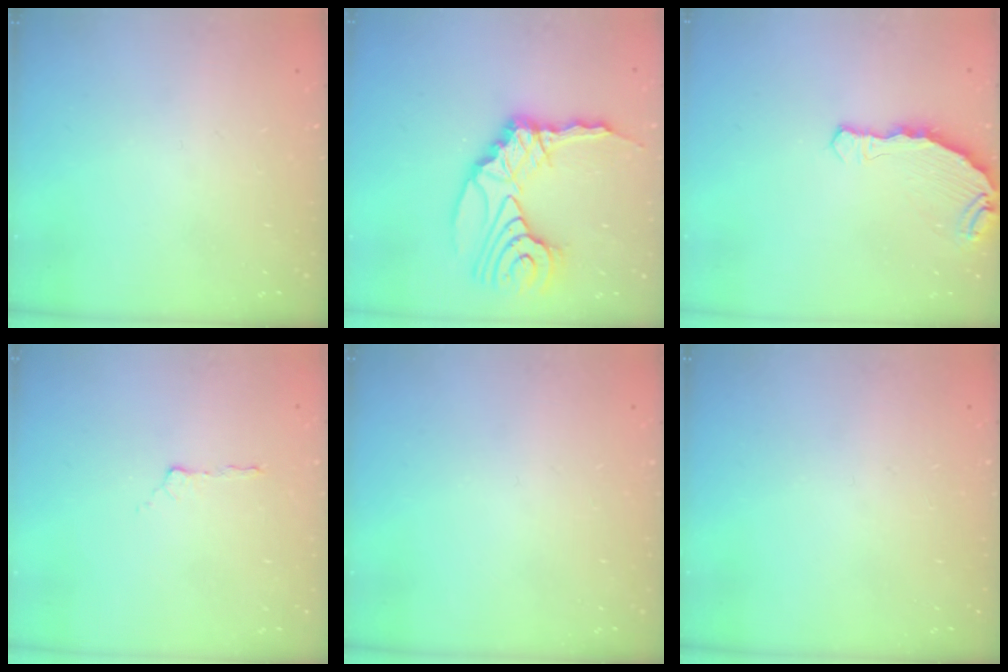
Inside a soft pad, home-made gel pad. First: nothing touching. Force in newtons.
{"total": 20.4, "press": 20.2, "slide": 2.7}
{"total": 8.0, "press": 6.5, "slide": 4.6}
{"total": 4.0, "press": 3.9, "slide": 0.5}
{"total": 0.0}
{"total": 0.0}